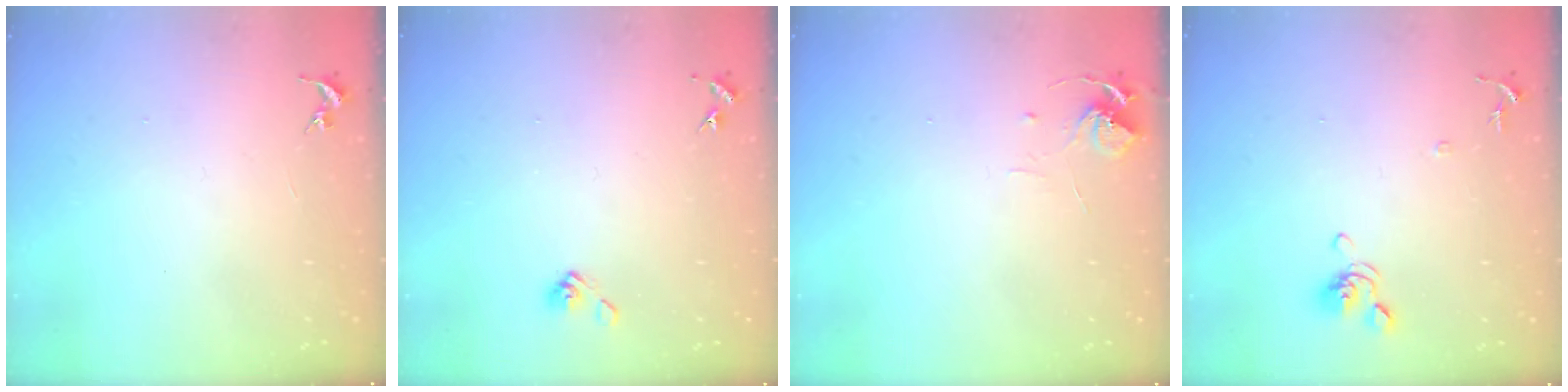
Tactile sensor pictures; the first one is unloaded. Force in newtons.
{"total": 5.2, "press": 4.6, "slide": 2.4}
{"total": 7.6, "press": 7.5, "slide": 0.5}
{"total": 8.1, "press": 8.0, "slide": 1.5}